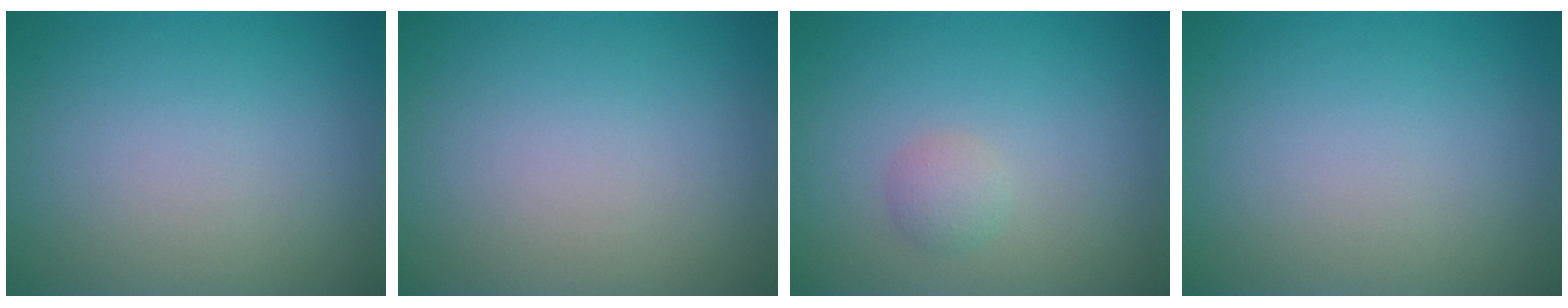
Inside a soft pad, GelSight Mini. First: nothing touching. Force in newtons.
{"total": 0.0}
{"total": 1.3, "press": 1.3, "slide": 0.0}
{"total": 0.0}